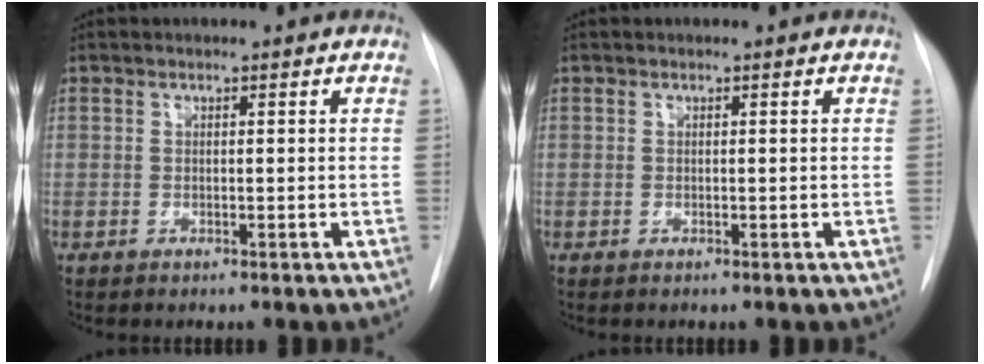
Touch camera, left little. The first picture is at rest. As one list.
[{"total": 0.0}]